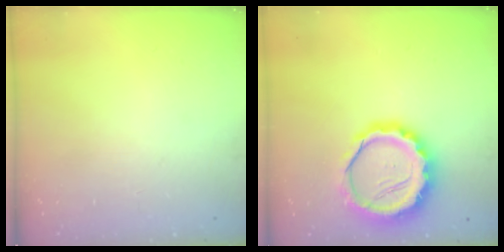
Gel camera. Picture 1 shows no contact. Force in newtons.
{"total": 14.3, "press": 14.0, "slide": 2.9}